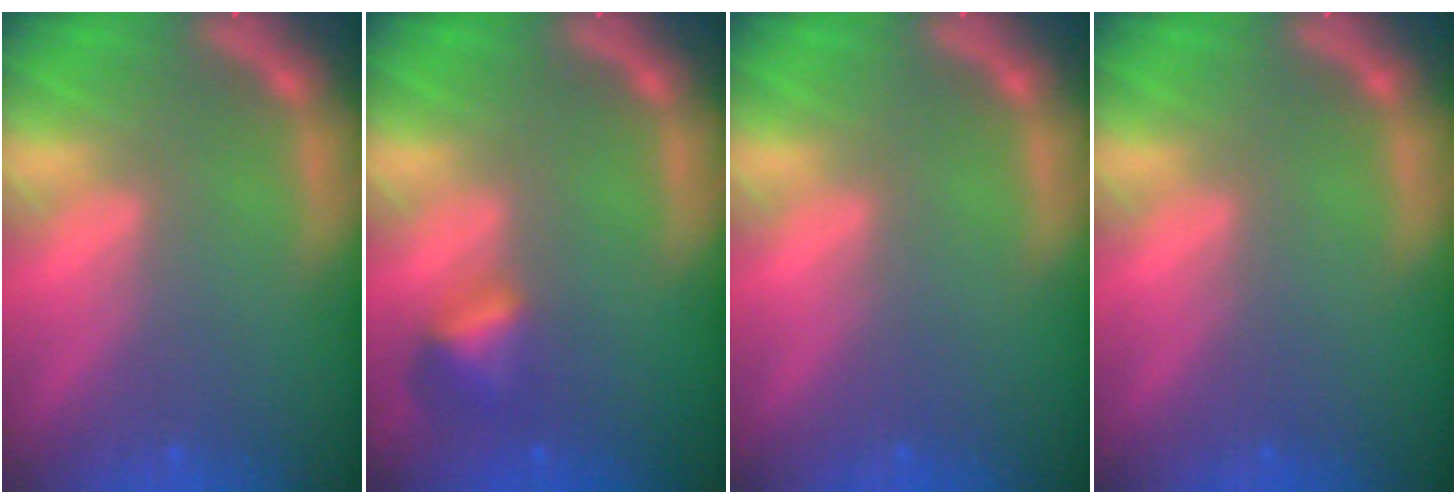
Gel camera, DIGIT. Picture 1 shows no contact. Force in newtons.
{"total": 2.4}
{"total": 0.0}
{"total": 0.0}